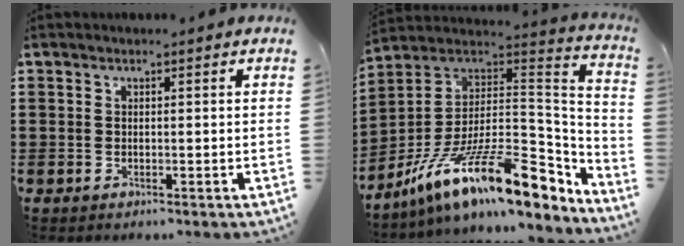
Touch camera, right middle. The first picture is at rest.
{"total": 18.7, "force": [-10.3, 6.0, 14.4], "torque": [-0.277, 0.017, -0.182]}